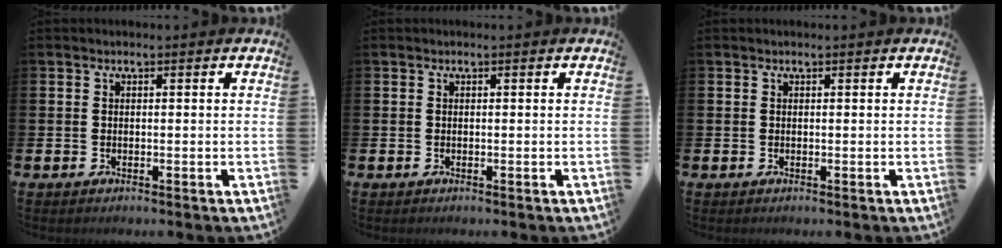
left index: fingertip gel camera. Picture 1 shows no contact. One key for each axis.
{"total": 0.0}
{"total": 0.0}